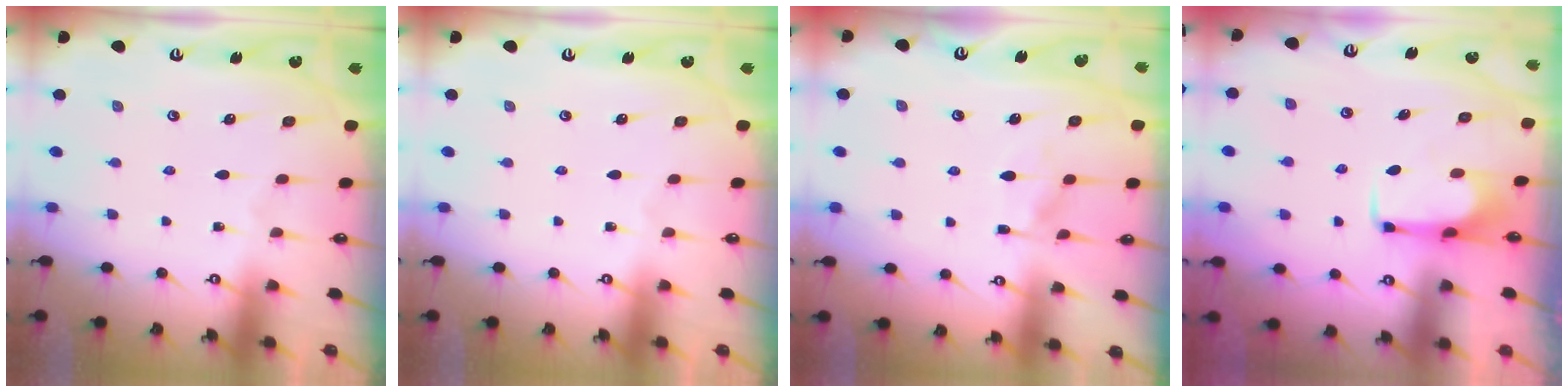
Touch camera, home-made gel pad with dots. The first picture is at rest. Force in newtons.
{"total": 0.0}
{"total": 7.1, "press": 7.1, "slide": 0.7}
{"total": 2.0, "press": 1.9, "slide": 0.3}